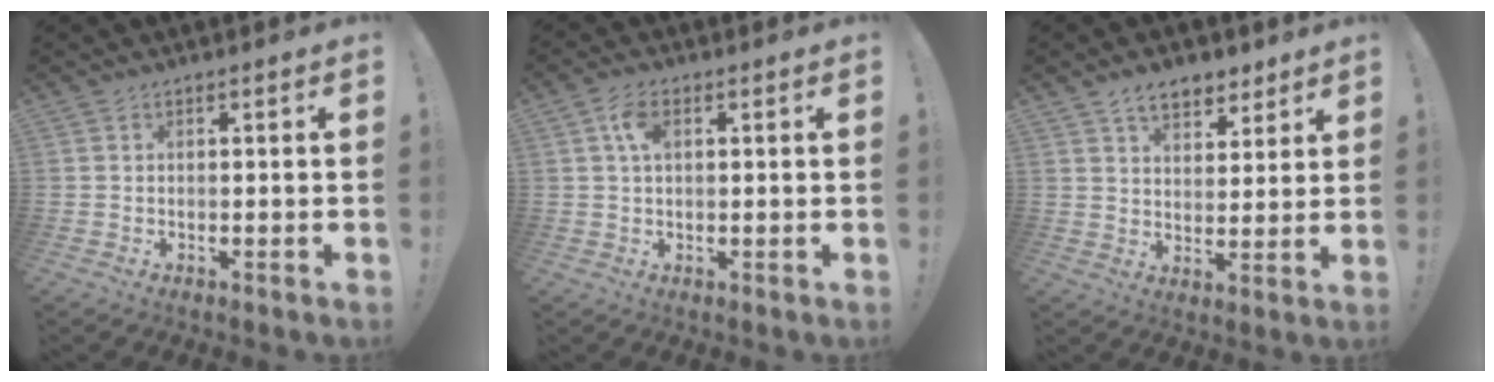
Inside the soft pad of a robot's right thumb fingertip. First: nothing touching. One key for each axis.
{"total": 5.1, "fx": 1.5, "fy": 2.8, "fz": 4.0, "tx": -0.068, "ty": 0.003, "tz": 0.024}
{"total": 8.7, "fx": 6.0, "fy": 5.0, "fz": 3.8, "tx": -0.053, "ty": -0.031, "tz": 0.111}